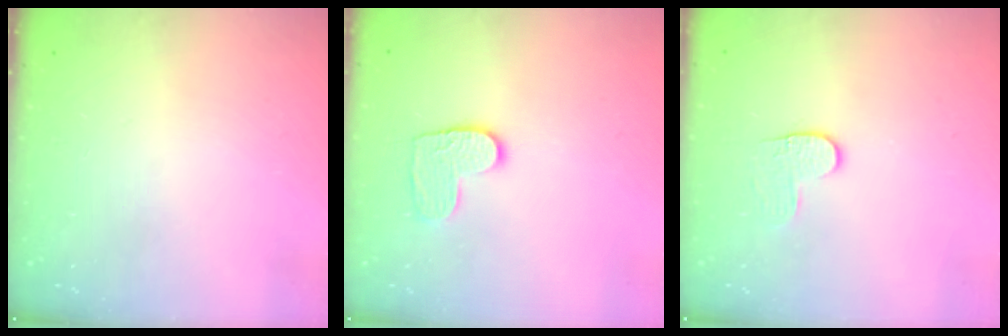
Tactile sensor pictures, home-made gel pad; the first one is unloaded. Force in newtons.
{"total": 8.2, "press": 8.2, "slide": 0.5}
{"total": 3.6, "press": 3.6, "slide": 0.4}